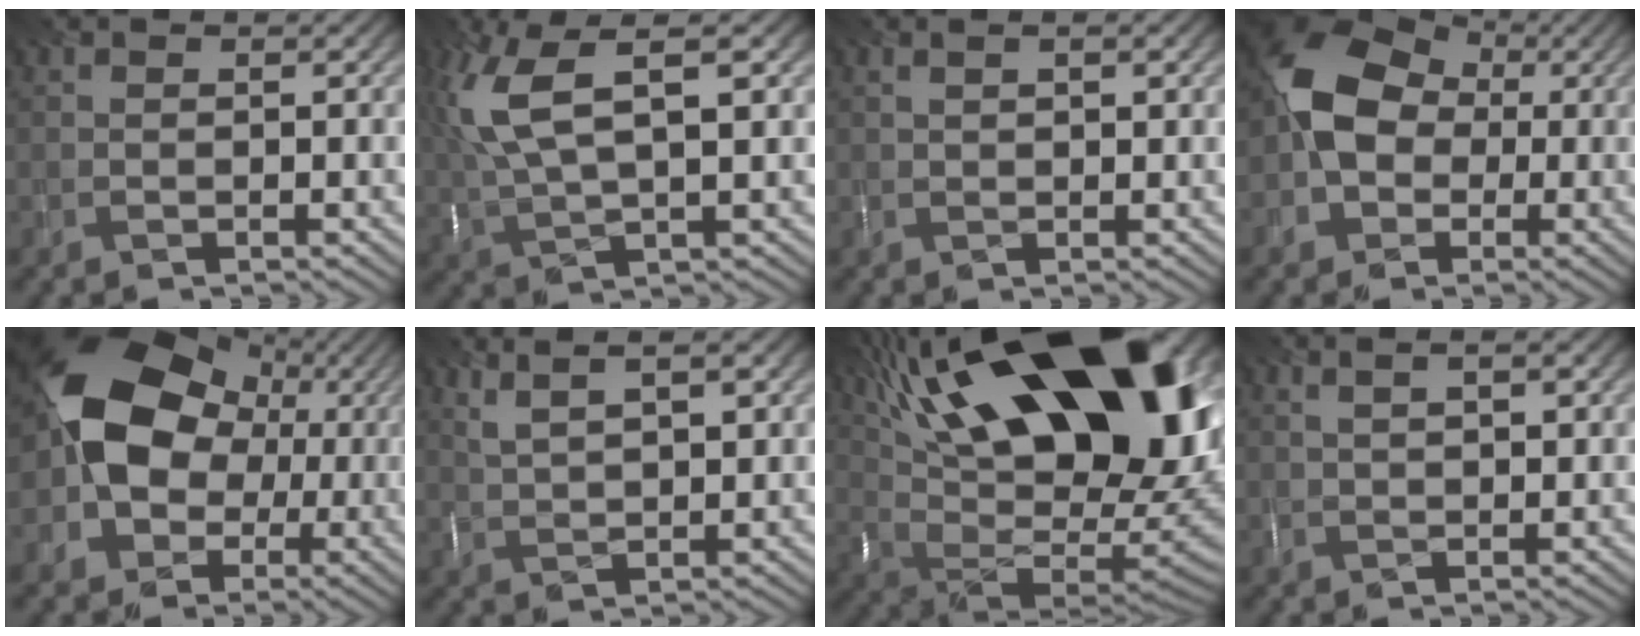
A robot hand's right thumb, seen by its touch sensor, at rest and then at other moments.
{"total": 11.4, "force": [3.9, 4.1, 9.9], "torque": [-0.241, 0.012, 0.077]}
{"total": 2.0, "force": [0.9, 0.7, 1.7], "torque": [-0.033, 0.003, 0.022]}
{"total": 9.5, "force": [0.2, 7.4, 6.0], "torque": [-0.123, 0.007, -0.008]}
{"total": 14.1, "force": [0.4, 10.7, 9.1], "torque": [-0.159, 0.001, 0.000]}
{"total": 5.7, "force": [3.5, 1.3, 4.4], "torque": [-0.091, 0.004, 0.072]}
{"total": 22.4, "force": [8.2, 10.3, 18.1], "torque": [-0.310, 0.017, 0.166]}
{"total": 3.5, "force": [1.6, 1.1, 2.9], "torque": [-0.053, 0.003, 0.035]}